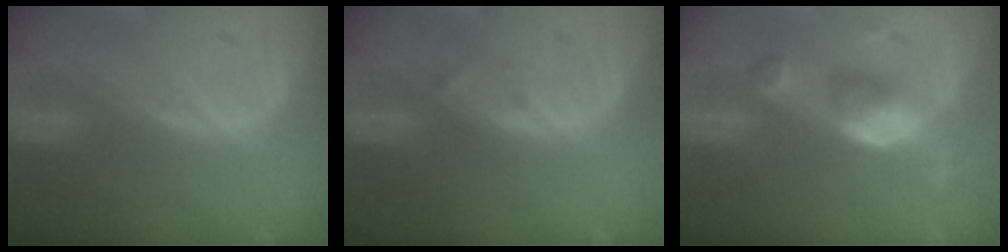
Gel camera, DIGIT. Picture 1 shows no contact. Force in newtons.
{"total": 1.1, "press": 1.0, "slide": 0.2}
{"total": 5.5, "press": 5.4, "slide": 1.0}